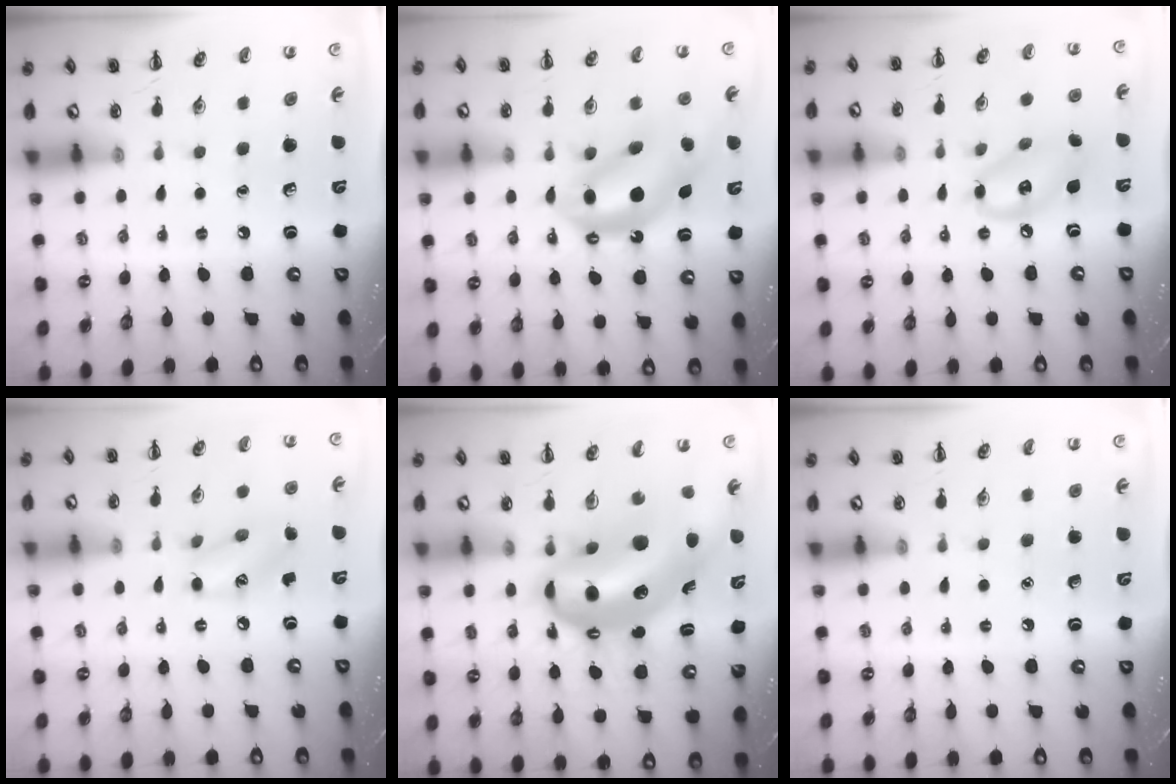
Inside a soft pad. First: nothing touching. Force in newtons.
{"total": 11.0, "press": 10.6, "slide": 2.9}
{"total": 10.7, "press": 10.5, "slide": 2.1}
{"total": 9.6, "press": 9.6, "slide": 1.1}
{"total": 14.7, "press": 14.3, "slide": 3.6}
{"total": 1.4, "press": 1.4, "slide": 0.1}